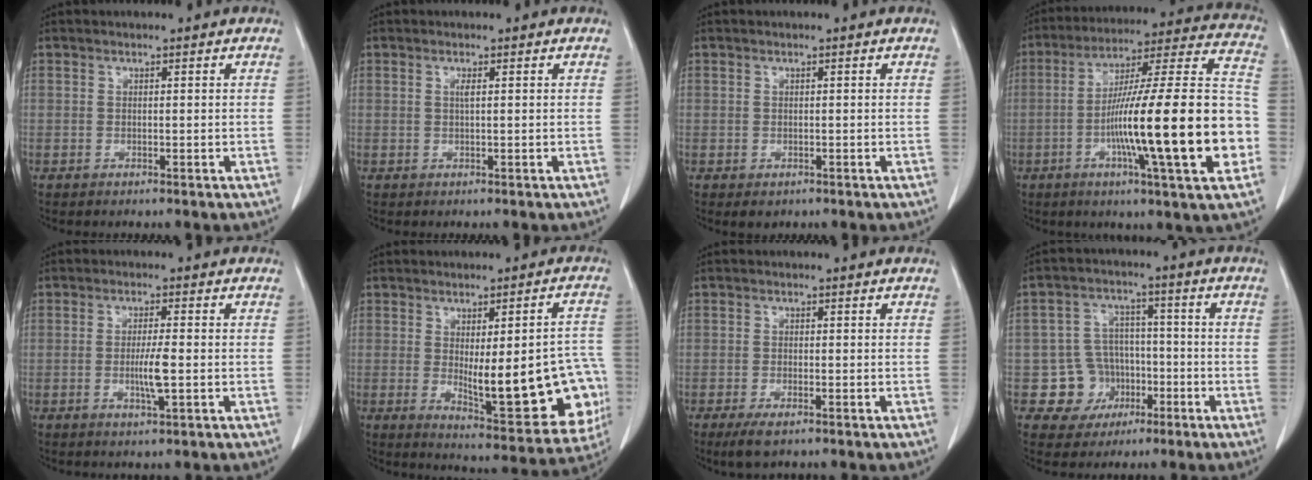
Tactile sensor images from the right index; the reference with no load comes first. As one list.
[{"total": 0.8, "force": [0.2, 0.0, 0.8], "torque": [-0.018, 0.001, 0.004]}, {"total": 1.3, "force": [-0.6, 1.1, 0.5], "torque": [-0.005, 0.002, -0.002]}, {"total": 25.1, "force": [-5.9, 0.9, 24.3], "torque": [-0.333, 0.002, -0.101]}, {"total": 4.0, "force": [-0.7, 0.1, 4.0], "torque": [-0.075, -0.005, -0.012]}, {"total": 19.8, "force": [-2.8, 5.5, 18.8], "torque": [-0.165, 0.010, -0.008]}, {"total": 3.0, "force": [-1.8, 0.8, 2.2], "torque": [-0.045, -0.005, -0.028]}, {"total": 7.6, "force": [-2.5, 7.1, 0.7], "torque": [0.003, 0.019, -0.029]}]